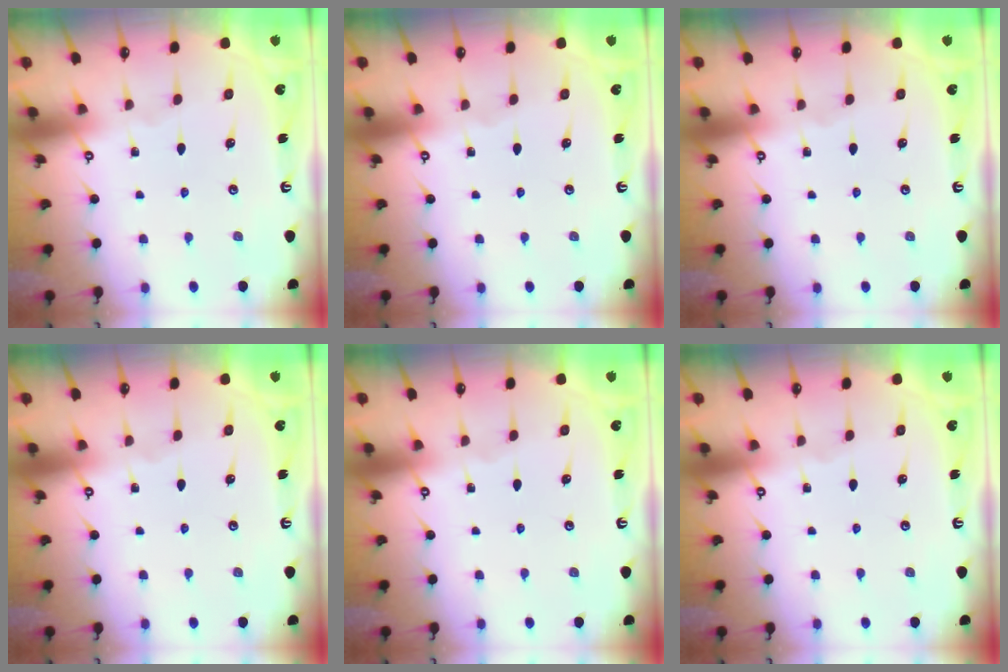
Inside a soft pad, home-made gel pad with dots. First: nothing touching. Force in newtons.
{"total": 0.0}
{"total": 0.0}
{"total": 0.0}
{"total": 0.0}
{"total": 0.0}